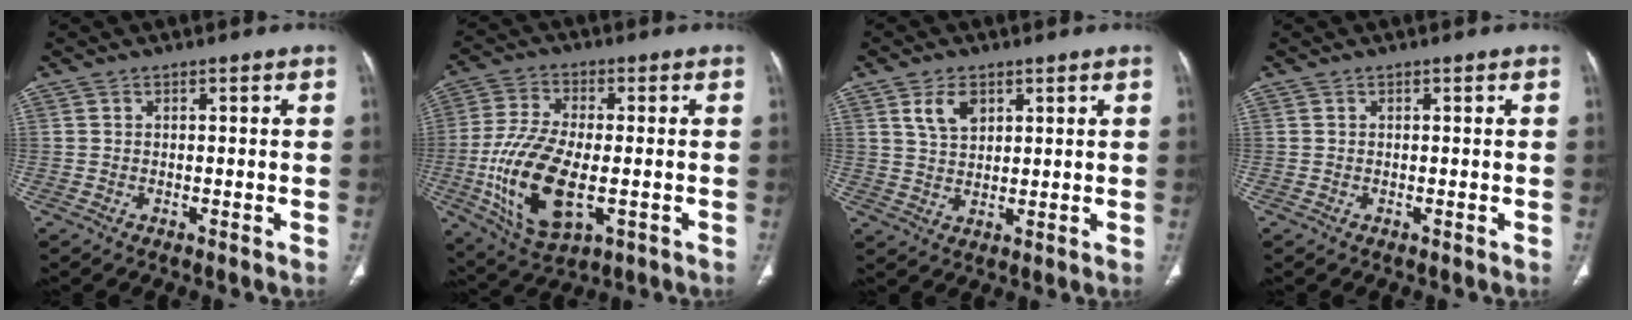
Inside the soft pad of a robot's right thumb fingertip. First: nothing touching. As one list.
[{"total": 16.6, "force": [-3.5, 7.8, 14.2], "torque": [-0.288, -0.006, -0.052]}, {"total": 5.3, "force": [2.6, 3.2, 3.3], "torque": [-0.050, -0.014, 0.052]}, {"total": 0.0}]